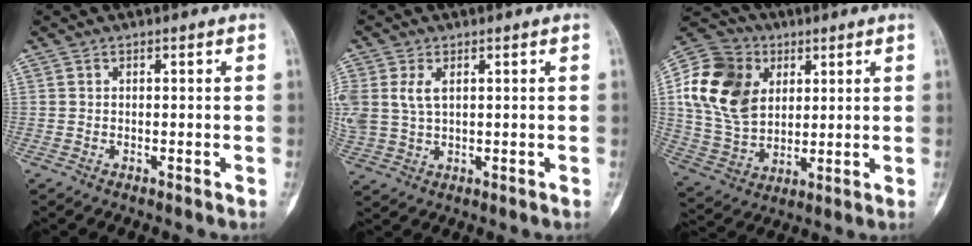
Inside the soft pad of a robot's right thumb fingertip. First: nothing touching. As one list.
[{"total": 7.4, "force": [2.1, 4.6, 5.4], "torque": [-0.132, 0.004, 0.052]}, {"total": 18.9, "force": [5.0, 14.3, 11.3], "torque": [-0.204, -0.003, 0.098]}]